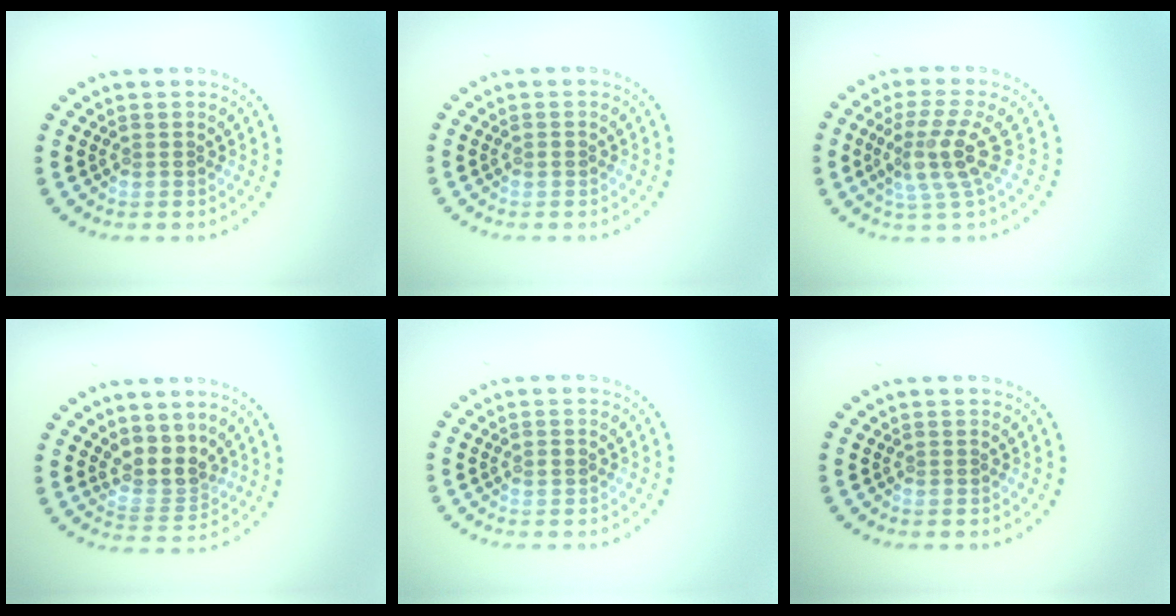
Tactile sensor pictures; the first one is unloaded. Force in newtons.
{"total": 0.5, "press": 0.5, "slide": 0.2}
{"total": 3.8, "press": 2.8, "slide": 2.6}
{"total": 3.3, "press": 2.6, "slide": 2.0}
{"total": 0.9, "press": 0.9, "slide": 0.1}
{"total": 0.0}